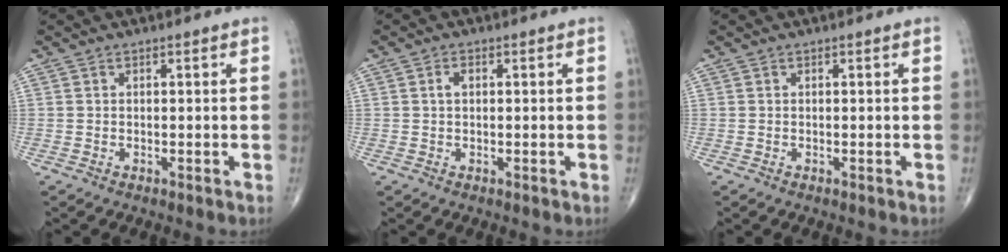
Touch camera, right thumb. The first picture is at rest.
{"total": 1.8, "force": [0.3, 1.1, 1.4], "torque": [-0.027, 0.006, 0.006]}
{"total": 0.0}